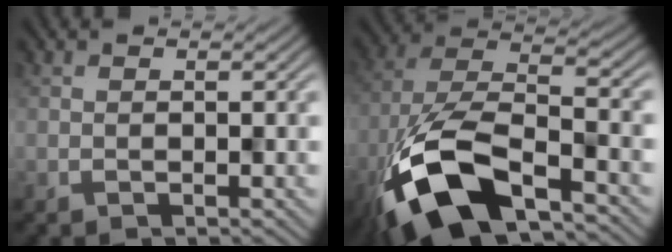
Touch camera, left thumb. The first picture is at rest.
{"total": 14.2, "force": [-8.4, 5.5, 10.0], "torque": [-0.212, -0.020, -0.158]}